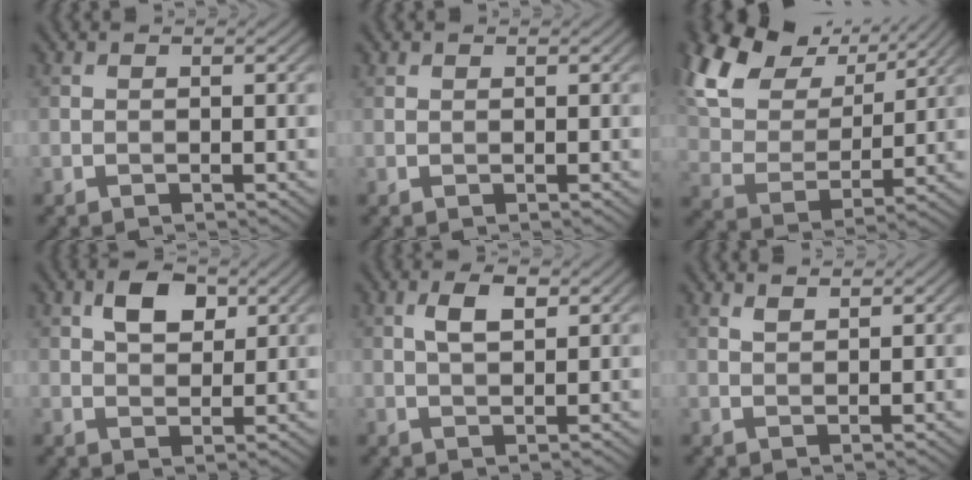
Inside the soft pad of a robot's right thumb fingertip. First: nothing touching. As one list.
[{"total": 0.5, "force": [0.4, 0.2, 0.1], "torque": [0.001, 0.001, 0.011]}, {"total": 14.8, "force": [9.2, 8.0, 8.4], "torque": [-0.231, 0.036, 0.153]}, {"total": 4.9, "force": [2.2, 2.8, 3.3], "torque": [-0.061, 0.002, 0.037]}, {"total": 3.3, "force": [1.3, 1.4, 2.8], "torque": [-0.057, 0.006, 0.025]}, {"total": 1.3, "force": [1.1, 0.2, 0.6], "torque": [-0.019, 0.003, 0.027]}]